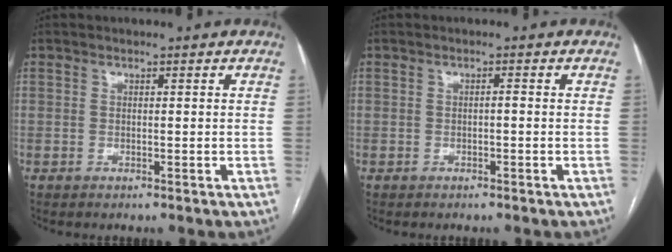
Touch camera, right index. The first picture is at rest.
{"total": 0.5, "force": [-0.2, 0.1, 0.5], "torque": [-0.009, 0.001, -0.004]}